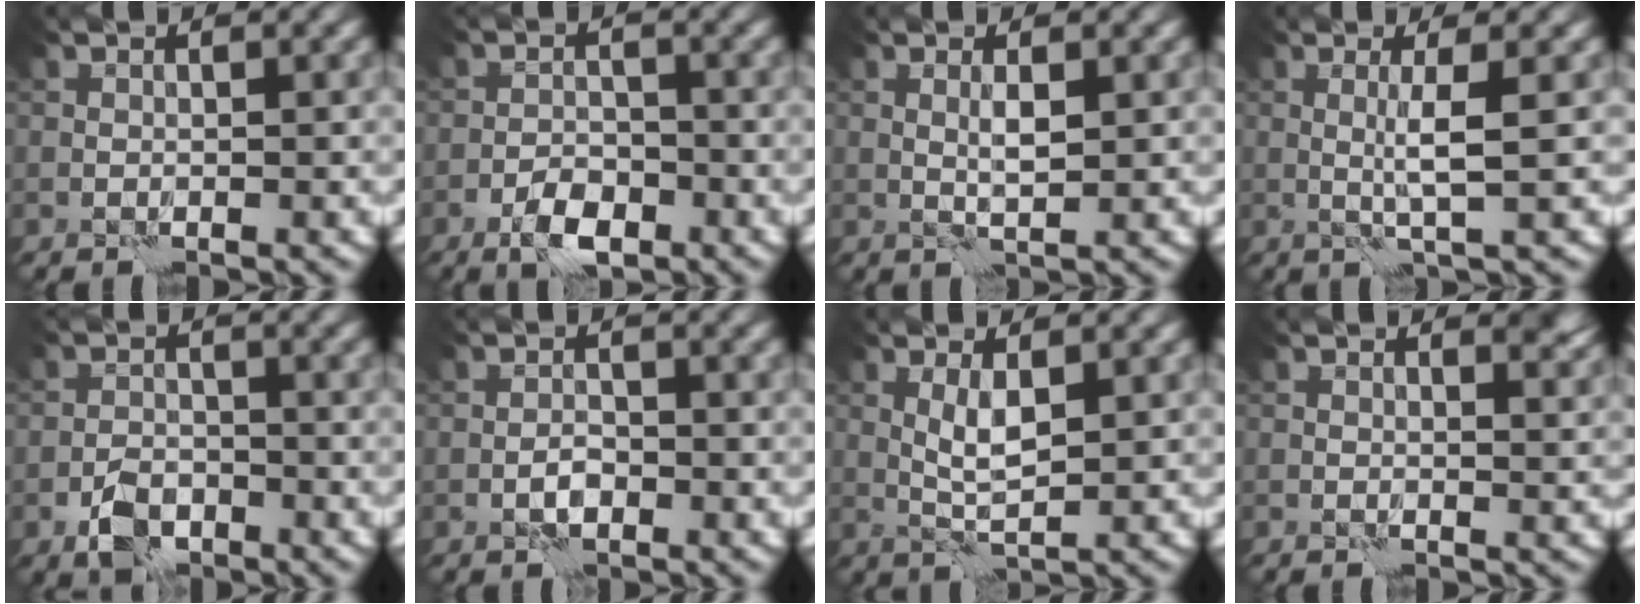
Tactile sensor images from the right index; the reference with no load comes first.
{"total": 3.5, "force": [-2.3, 1.5, 2.2], "torque": [-0.033, 0.003, -0.045]}
{"total": 1.4, "force": [0.4, 0.2, 1.3], "torque": [-0.027, 0.003, 0.008]}
{"total": 2.6, "force": [0.2, 0.3, 2.6], "torque": [-0.048, 0.003, 0.001]}
{"total": 3.5, "force": [-2.1, 2.0, 1.9], "torque": [-0.032, 0.002, -0.044]}
{"total": 1.4, "force": [-0.8, 0.6, 1.0], "torque": [-0.017, 0.004, -0.018]}
{"total": 2.5, "force": [0.6, 0.7, 2.3], "torque": [-0.051, 0.002, 0.014]}
{"total": 1.6, "force": [1.1, 0.5, 1.0], "torque": [-0.007, -0.005, 0.018]}